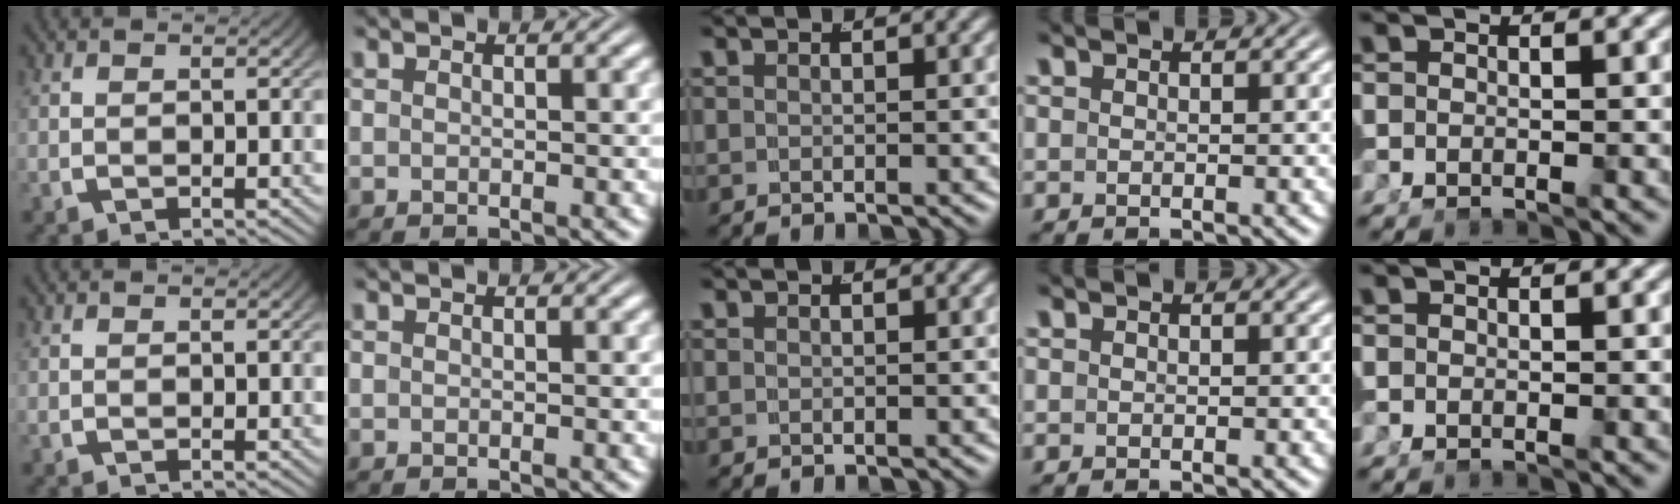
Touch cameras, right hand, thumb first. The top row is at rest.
{}